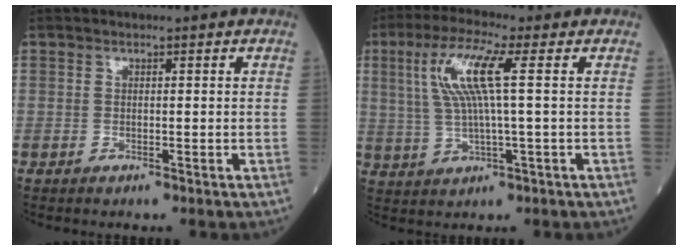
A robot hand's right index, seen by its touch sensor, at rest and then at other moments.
{"total": 9.0, "force": [2.2, 0.1, 8.7], "torque": [-0.189, 0.013, 0.044]}